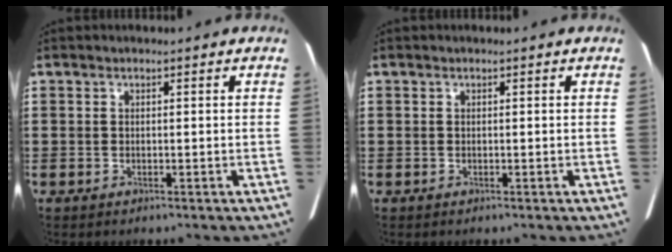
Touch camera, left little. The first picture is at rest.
{"total": 0.0}